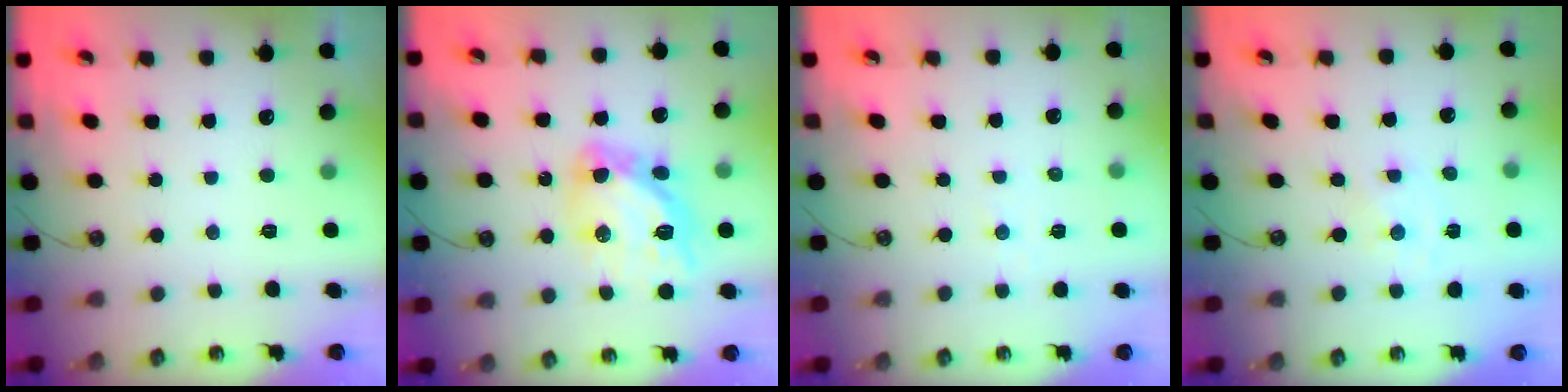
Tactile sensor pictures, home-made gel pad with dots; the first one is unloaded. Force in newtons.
{"total": 15.3, "press": 15.3, "slide": 1.3}
{"total": 1.1, "press": 1.1, "slide": 0.2}
{"total": 0.0}